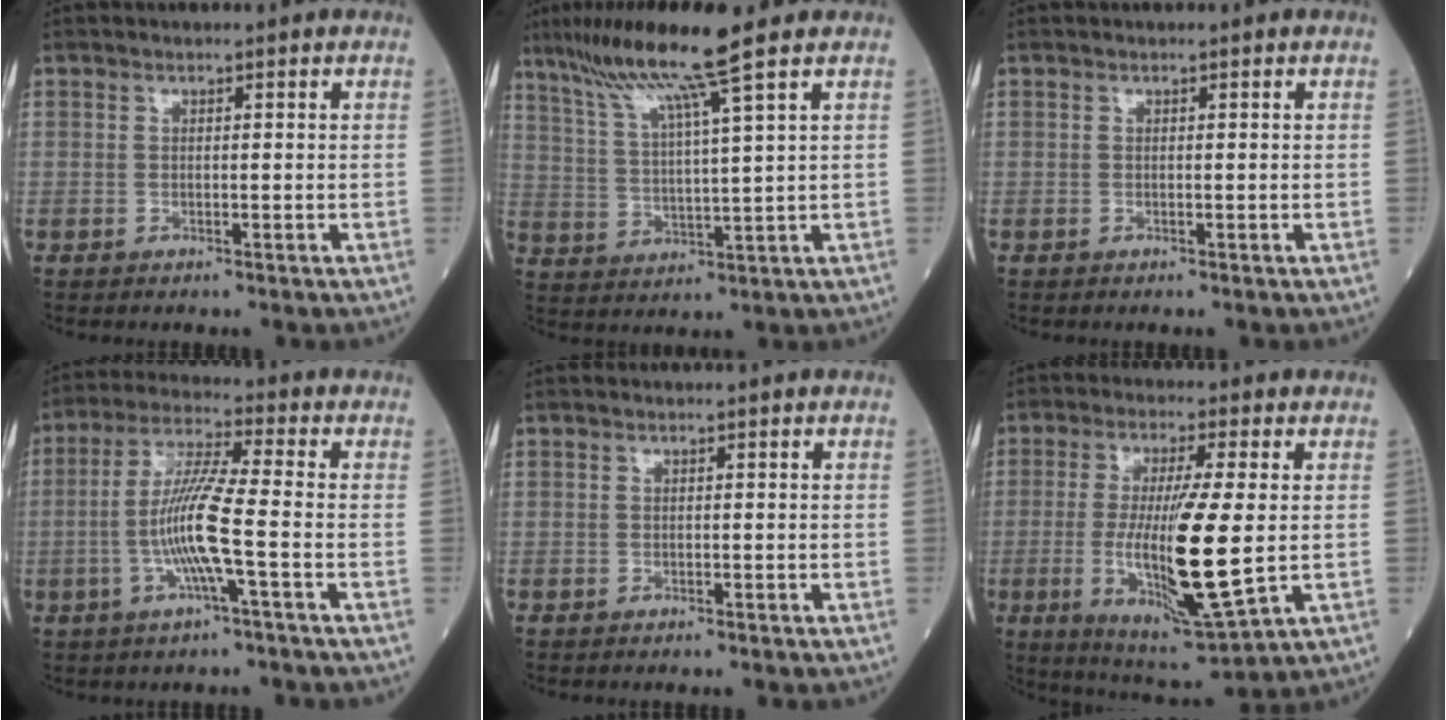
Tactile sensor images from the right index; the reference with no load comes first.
{"total": 11.9, "force": [8.7, 0.2, 8.1], "torque": [-0.153, 0.011, 0.157]}
{"total": 0.0}
{"total": 9.7, "force": [-2.2, -0.2, 9.5], "torque": [-0.190, -0.001, -0.049]}
{"total": 0.0}
{"total": 15.3, "force": [-1.2, 1.7, 15.2], "torque": [-0.283, -0.024, -0.013]}